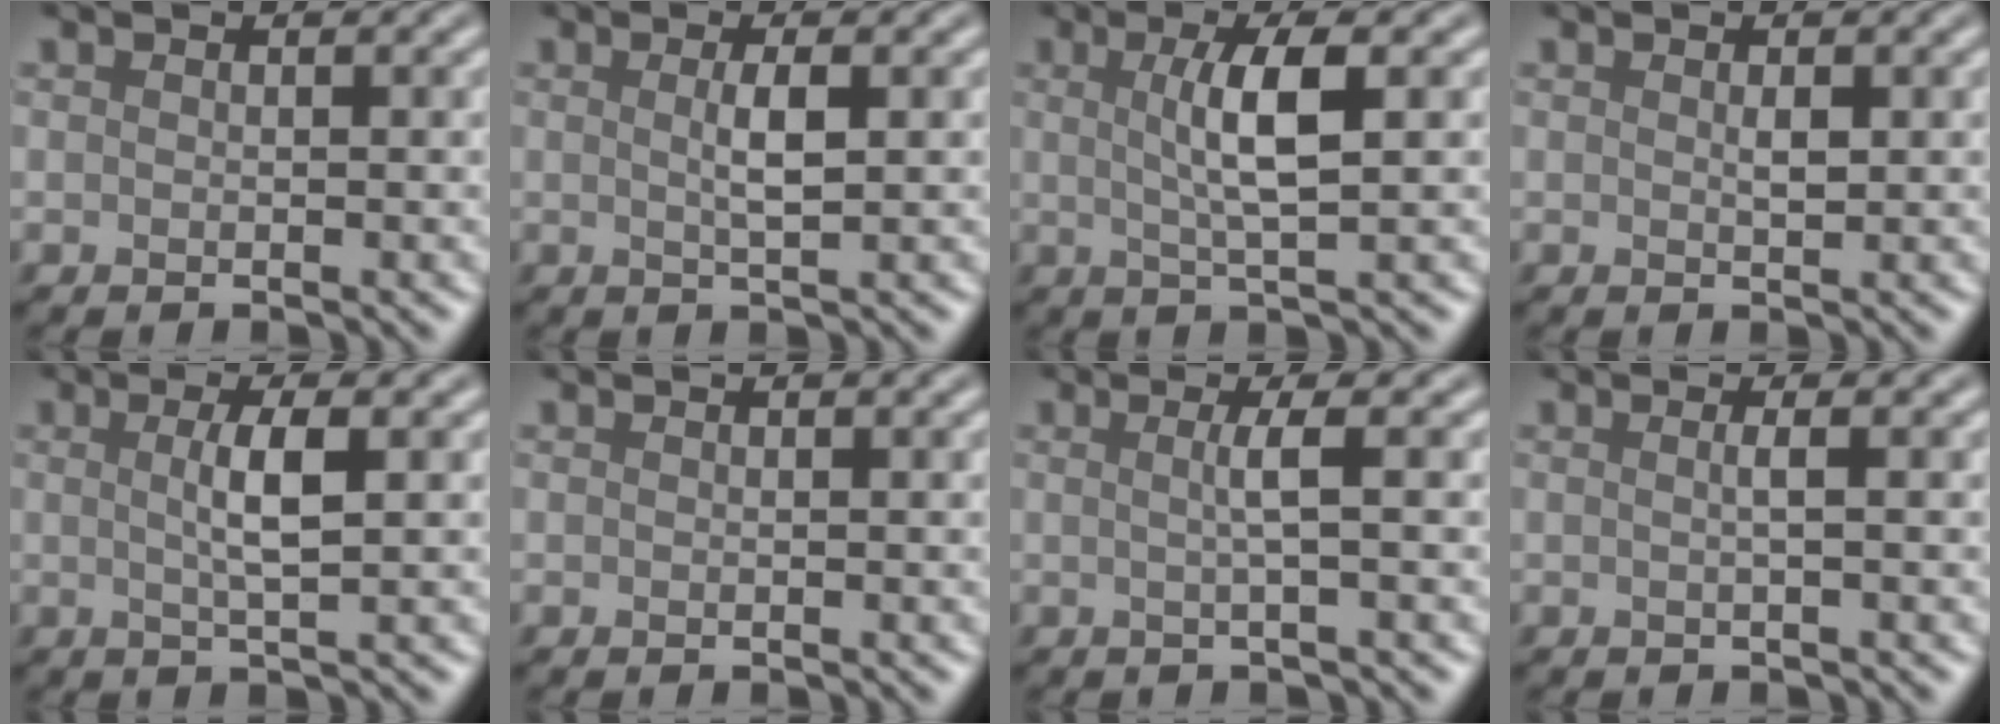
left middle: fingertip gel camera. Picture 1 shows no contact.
{"total": 2.1, "force": [0.3, 0.4, 2.0], "torque": [-0.036, 0.003, 0.004]}
{"total": 4.3, "force": [0.7, 0.9, 4.1], "torque": [-0.074, 0.003, 0.011]}
{"total": 0.8, "force": [0.2, 0.2, 0.7], "torque": [-0.014, 0.000, 0.005]}
{"total": 2.9, "force": [0.4, 0.6, 2.8], "torque": [-0.049, 0.004, 0.005]}
{"total": 0.0}
{"total": 2.2, "force": [0.1, 0.5, 2.2], "torque": [-0.037, 0.002, -0.006]}
{"total": 1.3, "force": [0.0, 0.4, 1.3], "torque": [-0.016, 0.002, -0.007]}